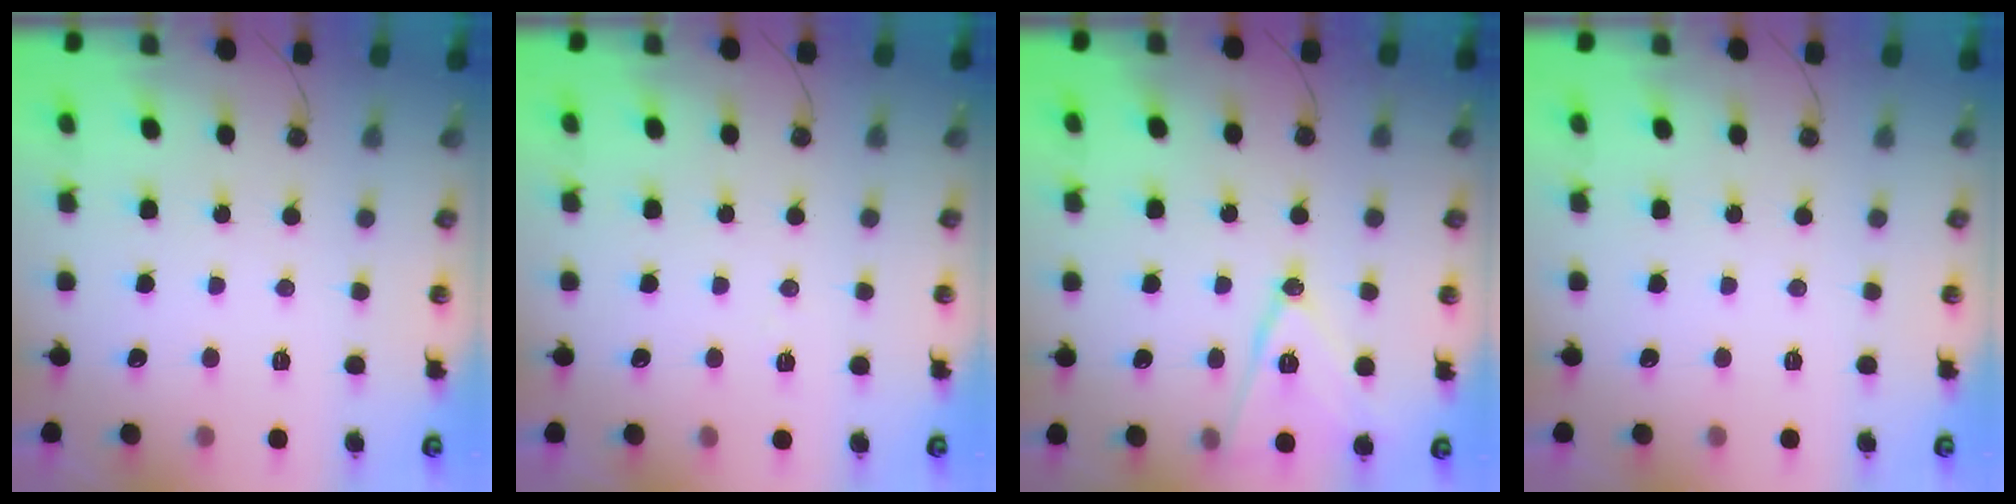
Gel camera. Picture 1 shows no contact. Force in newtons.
{"total": 5.2, "press": 3.0, "slide": 4.3}
{"total": 13.4, "press": 13.0, "slide": 3.4}
{"total": 0.0}